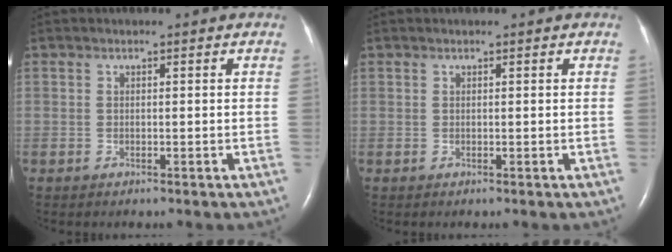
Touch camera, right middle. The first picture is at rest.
{"total": 0.0}